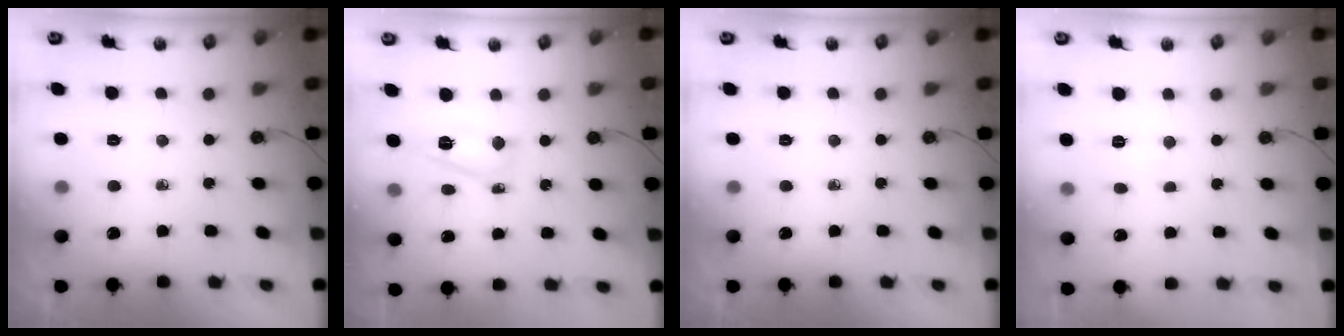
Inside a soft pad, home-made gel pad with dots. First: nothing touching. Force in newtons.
{"total": 8.3, "press": 8.2, "slide": 0.8}
{"total": 0.0}
{"total": 3.1, "press": 3.0, "slide": 0.6}